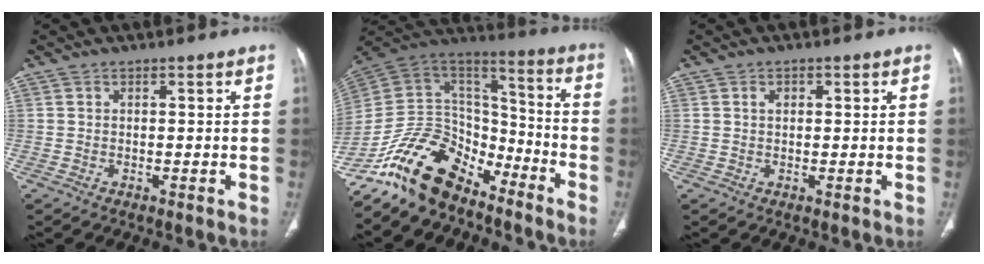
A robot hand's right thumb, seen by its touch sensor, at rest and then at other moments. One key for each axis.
{"total": 19.3, "fx": -14.2, "fy": 9.7, "fz": 8.9, "tx": -0.128, "ty": 0.104, "tz": -0.260}
{"total": 1.2, "fx": 0.4, "fy": 0.8, "fz": 0.8, "tx": -0.009, "ty": 0.000, "tz": 0.007}